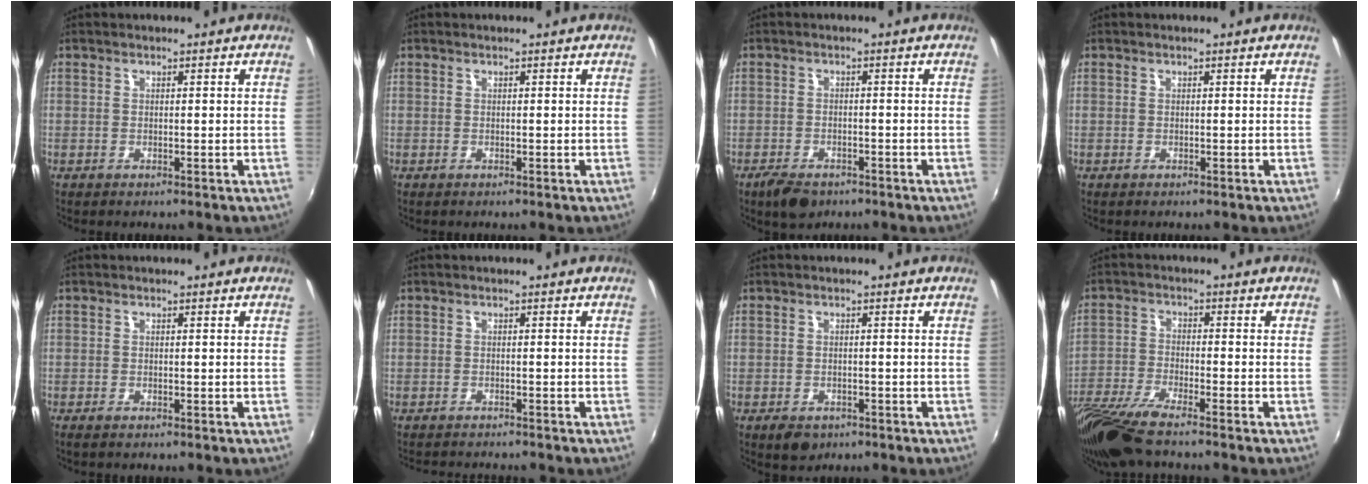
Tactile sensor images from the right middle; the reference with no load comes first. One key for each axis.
{"total": 0.0}
{"total": 5.4, "fx": -3.8, "fy": 2.7, "fz": 2.7, "tx": -0.069, "ty": -0.012, "tz": -0.064}
{"total": 0.0}
{"total": 1.0, "fx": -0.8, "fy": 0.2, "fz": 0.6, "tx": -0.011, "ty": -0.005, "tz": -0.015}
{"total": 3.6, "fx": -3.4, "fy": 0.4, "fz": 1.0, "tx": -0.029, "ty": -0.014, "tz": -0.054}
{"total": 3.7, "fx": -2.2, "fy": 2.4, "fz": 1.8, "tx": -0.038, "ty": -0.009, "tz": -0.032}
{"total": 10.2, "fx": -8.4, "fy": 0.9, "fz": 5.8, "tx": -0.135, "ty": -0.033, "tz": -0.163}